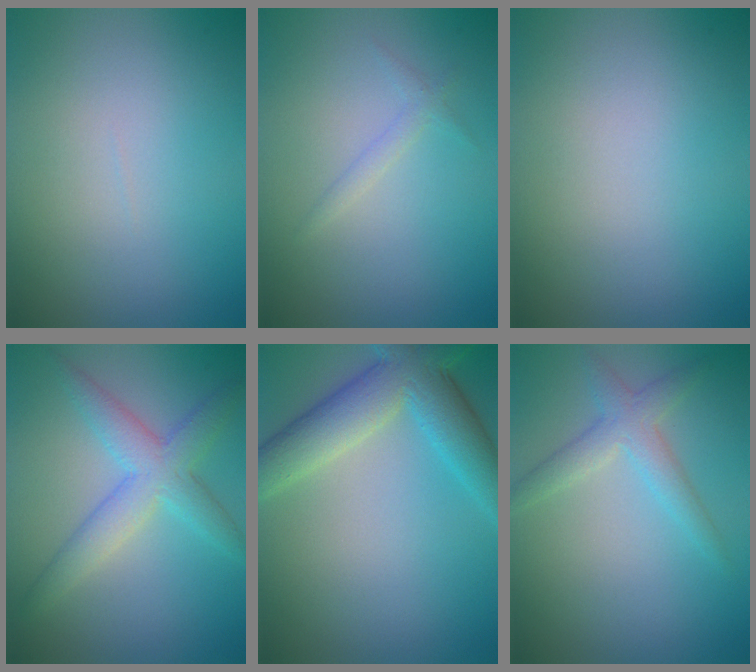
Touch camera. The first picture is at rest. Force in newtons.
{"total": 1.1, "press": 1.1, "slide": 0.1}
{"total": 0.0}
{"total": 3.6, "press": 3.6, "slide": 0.2}
{"total": 7.5, "press": 7.5, "slide": 0.3}
{"total": 2.8, "press": 2.8, "slide": 0.1}